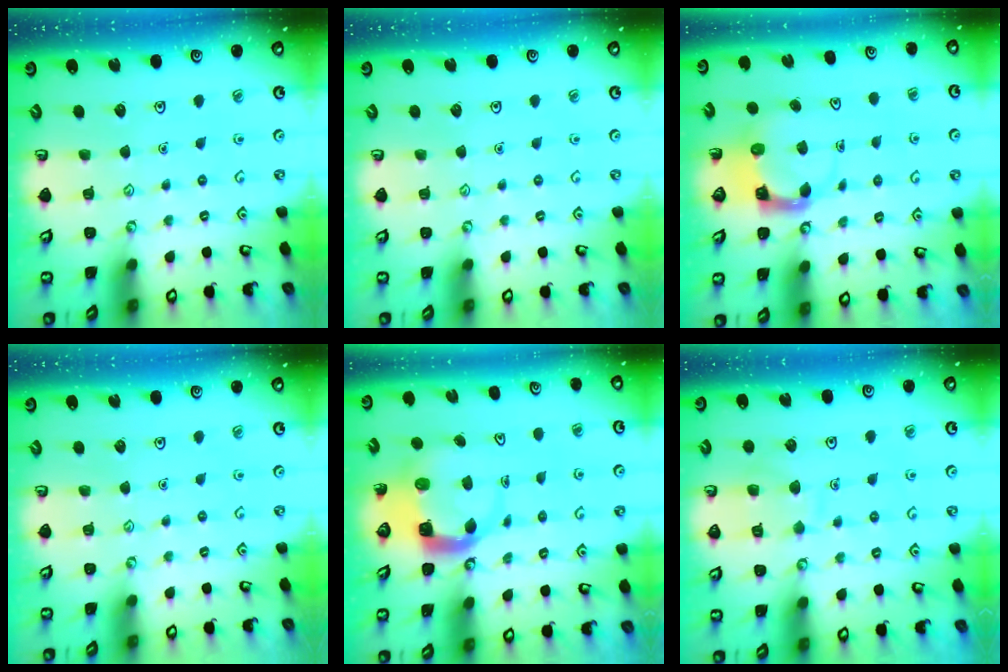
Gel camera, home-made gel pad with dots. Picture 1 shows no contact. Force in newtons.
{"total": 0.0}
{"total": 3.8, "press": 3.8, "slide": 0.3}
{"total": 0.0}
{"total": 6.2, "press": 6.2, "slide": 0.6}
{"total": 7.7, "press": 7.6, "slide": 0.7}